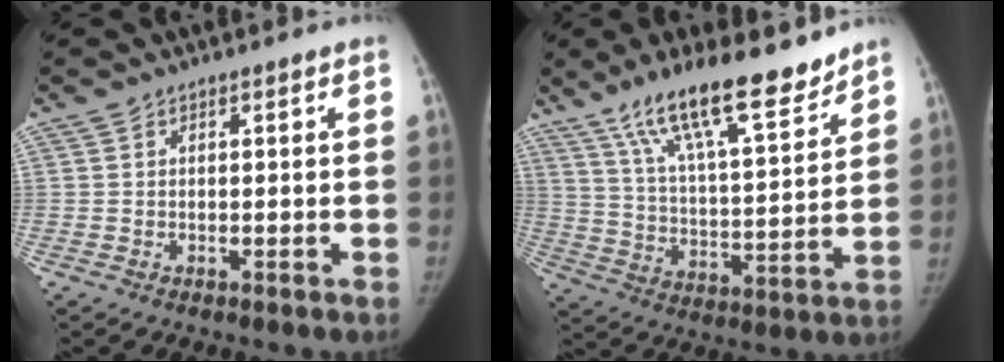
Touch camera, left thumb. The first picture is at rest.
{"total": 18.7, "force": [13.8, 4.4, 11.9], "torque": [-0.175, -0.068, 0.237]}